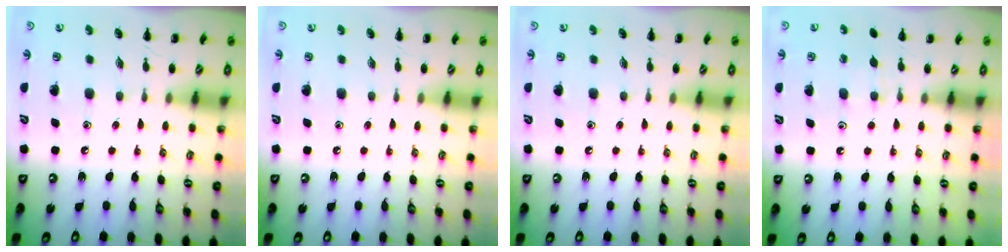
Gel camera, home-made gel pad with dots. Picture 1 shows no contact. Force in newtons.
{"total": 0.0}
{"total": 0.0}
{"total": 4.9, "press": 4.7, "slide": 1.4}